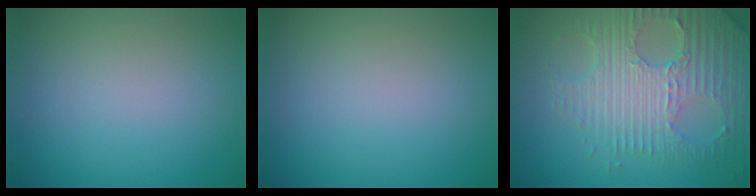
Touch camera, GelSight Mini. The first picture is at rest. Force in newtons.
{"total": 0.0}
{"total": 7.5, "press": 5.2, "slide": 5.4}